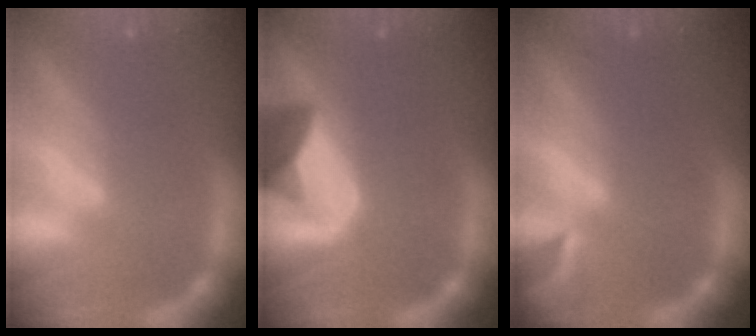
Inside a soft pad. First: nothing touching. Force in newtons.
{"total": 8.4}
{"total": 2.4}